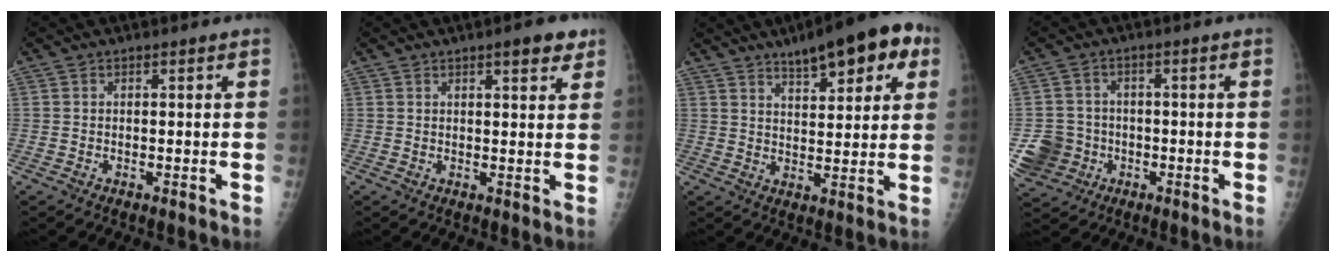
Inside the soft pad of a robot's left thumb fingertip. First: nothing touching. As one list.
[{"total": 4.7, "force": [2.9, 1.4, 3.4], "torque": [-0.034, -0.011, 0.034]}, {"total": 14.3, "force": [7.8, 5.1, 10.8], "torque": [-0.112, -0.012, 0.107]}, {"total": 7.9, "force": [-2.3, 7.3, 2.0], "torque": [-0.030, 0.017, -0.033]}]